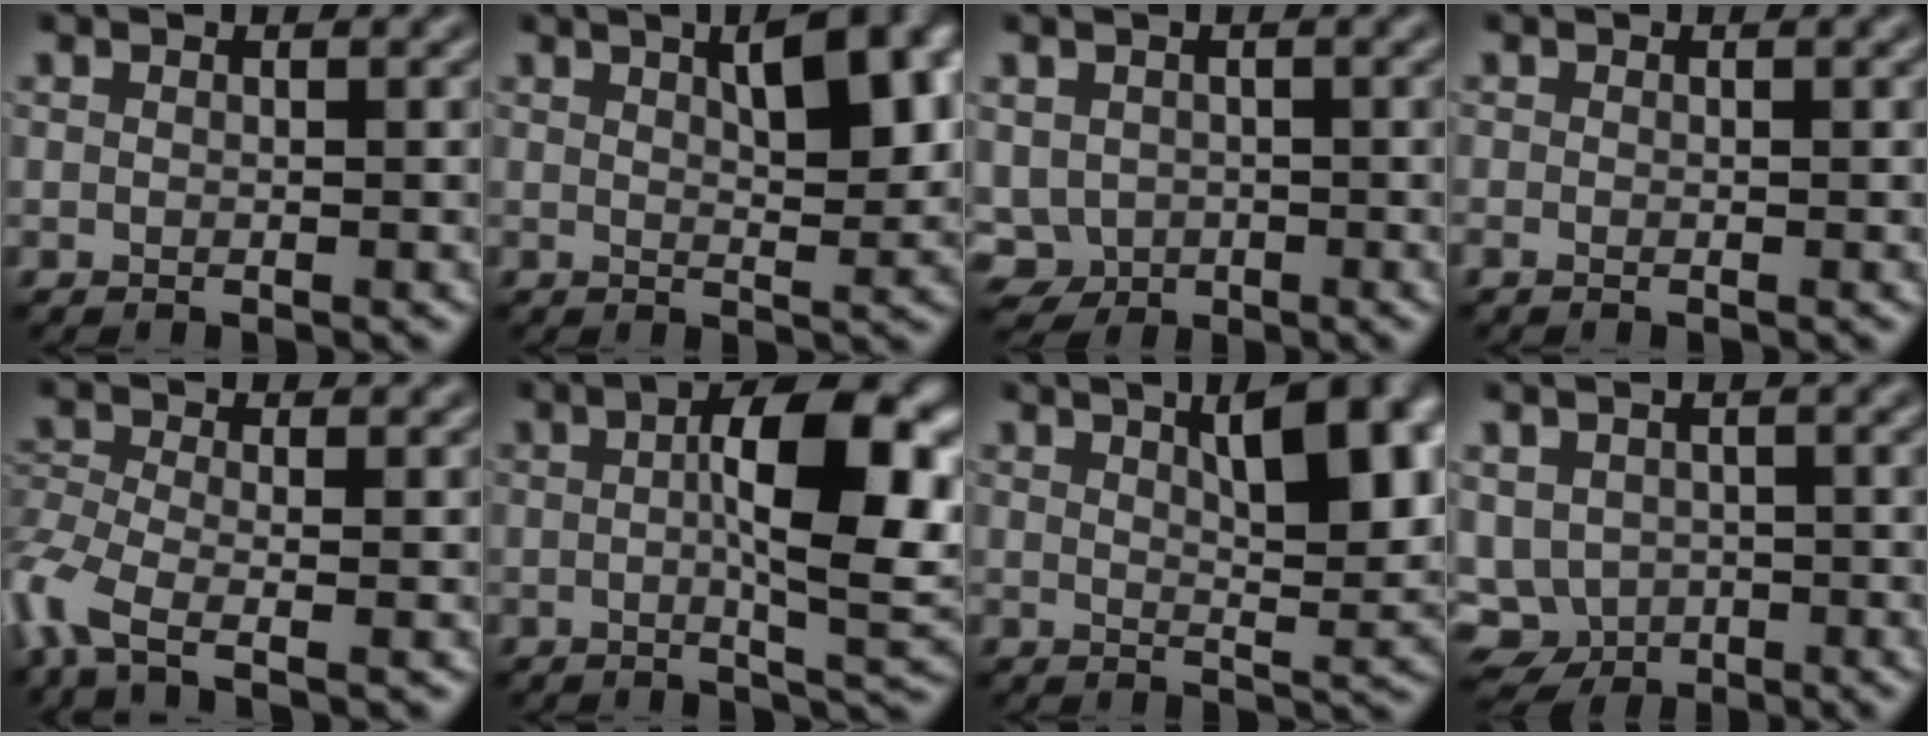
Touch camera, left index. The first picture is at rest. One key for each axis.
{"total": 7.1, "fx": 2.6, "fy": 2.3, "fz": 6.2, "tx": -0.077, "ty": 0.014, "tz": 0.036}
{"total": 3.2, "fx": -0.6, "fy": 2.8, "fz": 1.4, "tx": -0.031, "ty": -0.005, "tz": -0.009}
{"total": 0.5, "fx": -0.3, "fy": 0.1, "fz": 0.4, "tx": -0.009, "ty": -0.003, "tz": -0.007}
{"total": 5.5, "fx": -3.0, "fy": 2.0, "fz": 4.1, "tx": -0.107, "ty": -0.015, "tz": -0.076}
{"total": 10.3, "fx": 0.9, "fy": 3.1, "fz": 9.8, "tx": -0.136, "ty": 0.005, "tz": 0.012}
{"total": 8.0, "fx": 2.9, "fy": 2.4, "fz": 7.1, "tx": -0.089, "ty": 0.008, "tz": 0.046}
{"total": 5.1, "fx": -1.4, "fy": 4.4, "fz": 2.2, "tx": -0.039, "ty": -0.005, "tz": -0.017}